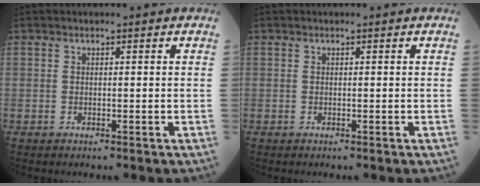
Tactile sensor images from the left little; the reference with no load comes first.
{"total": 0.0}